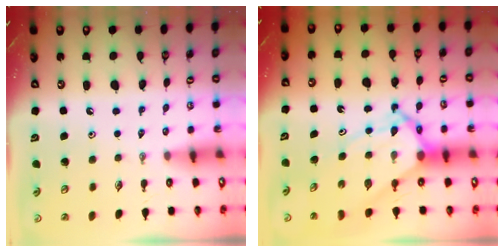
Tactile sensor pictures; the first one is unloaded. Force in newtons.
{"total": 10.1, "press": 10.1, "slide": 0.9}